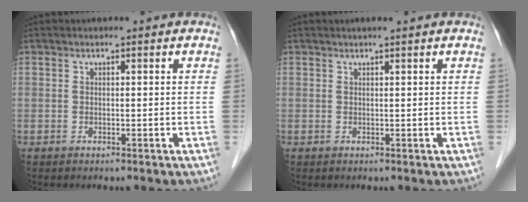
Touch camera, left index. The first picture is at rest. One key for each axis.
{"total": 1.5, "fx": 1.2, "fy": -0.1, "fz": 0.9, "tx": -0.012, "ty": 0.011, "tz": 0.021}